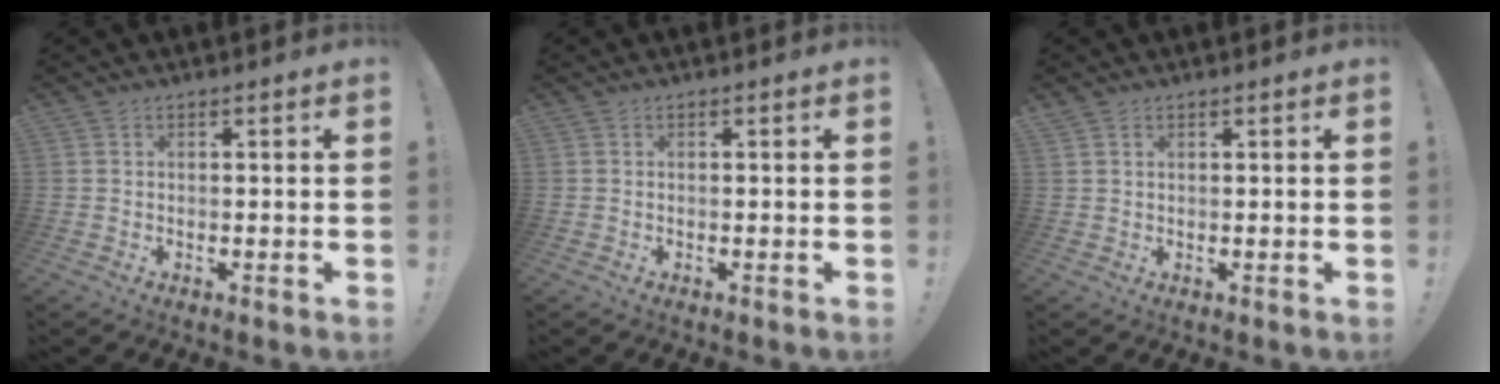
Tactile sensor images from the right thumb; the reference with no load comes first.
{"total": 0.0}
{"total": 1.2, "force": [0.9, 0.6, 0.5], "torque": [-0.003, -0.003, 0.016]}